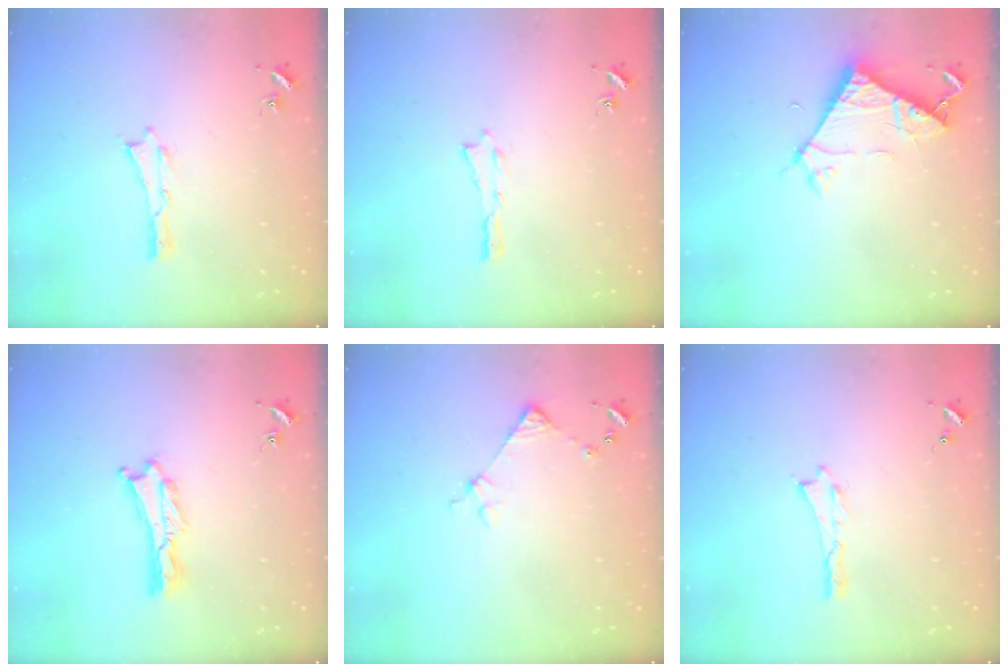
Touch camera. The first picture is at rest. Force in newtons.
{"total": 0.0}
{"total": 6.9, "press": 6.9, "slide": 0.5}
{"total": 0.7, "press": 0.7, "slide": 0.2}
{"total": 3.8, "press": 3.7, "slide": 0.3}
{"total": 0.0}